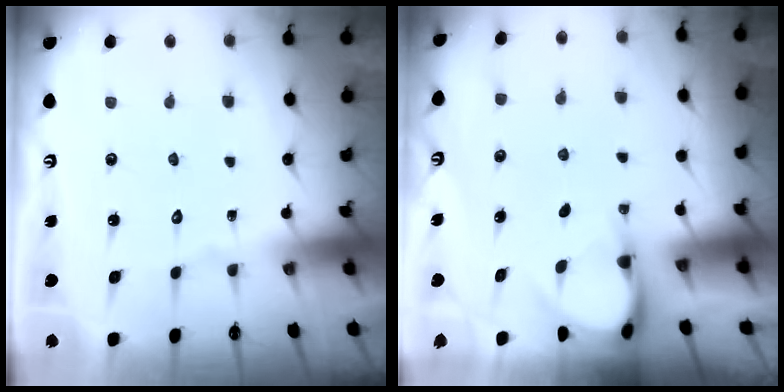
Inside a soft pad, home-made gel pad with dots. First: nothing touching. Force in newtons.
{"total": 3.9, "press": 3.9, "slide": 0.4}